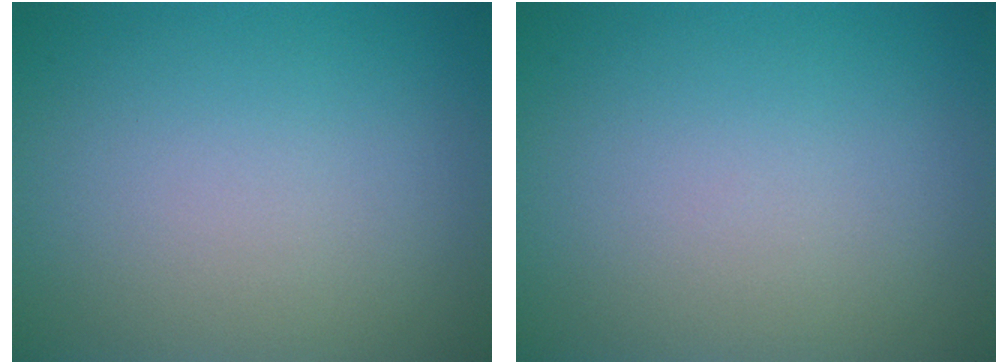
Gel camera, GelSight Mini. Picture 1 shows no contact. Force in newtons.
{"total": 0.0}